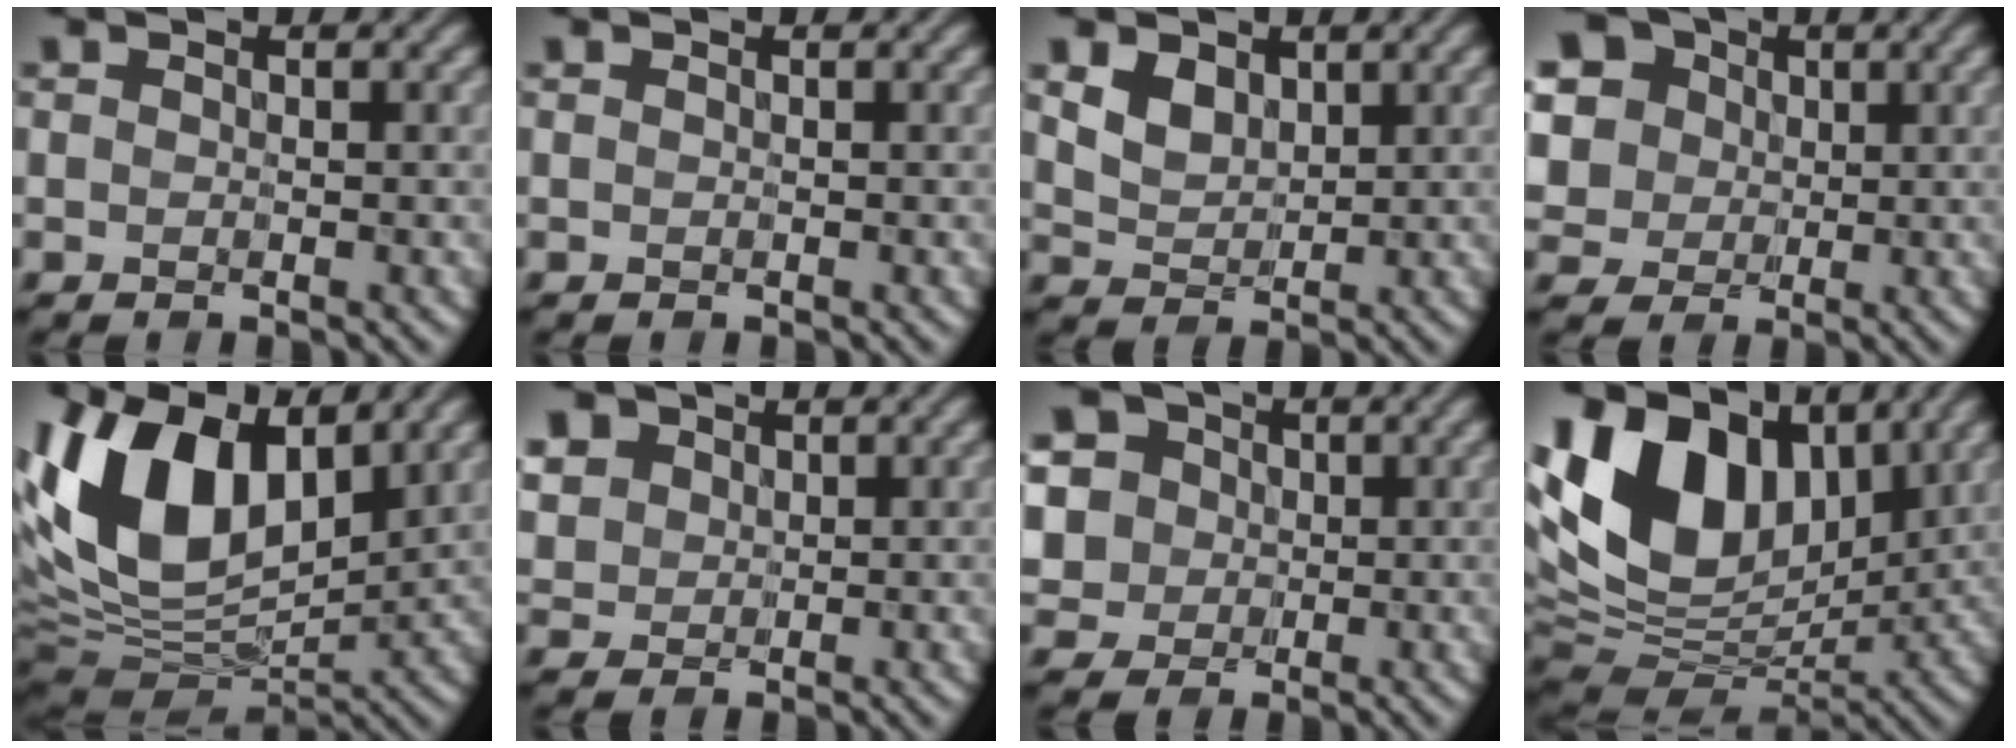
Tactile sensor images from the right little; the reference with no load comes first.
{"total": 0.0}
{"total": 2.5, "force": [0.9, 1.9, 1.2], "torque": [-0.041, -0.014, 0.025]}
{"total": 11.3, "force": [4.5, 9.0, 5.2], "torque": [-0.138, 0.024, 0.074]}
{"total": 14.2, "force": [4.6, 7.7, 11.0], "torque": [-0.229, 0.012, 0.076]}
{"total": 3.8, "force": [1.6, 3.1, 1.4], "torque": [-0.074, 0.004, 0.044]}
{"total": 9.4, "force": [3.3, 7.8, 4.2], "torque": [-0.110, 0.020, 0.049]}
{"total": 14.8, "force": [4.8, 9.6, 10.2], "torque": [-0.211, 0.028, 0.078]}